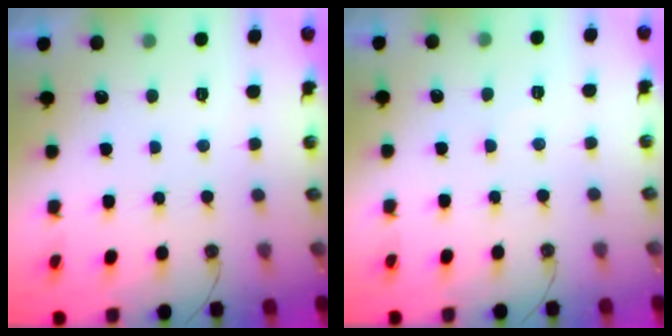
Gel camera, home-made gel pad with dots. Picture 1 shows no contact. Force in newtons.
{"total": 4.6, "press": 4.6, "slide": 0.5}